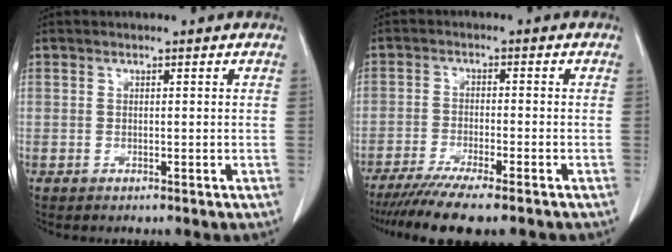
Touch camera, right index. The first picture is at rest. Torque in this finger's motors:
{"motor_torque": [1.30, -0.84, 0.26, 0.13]}